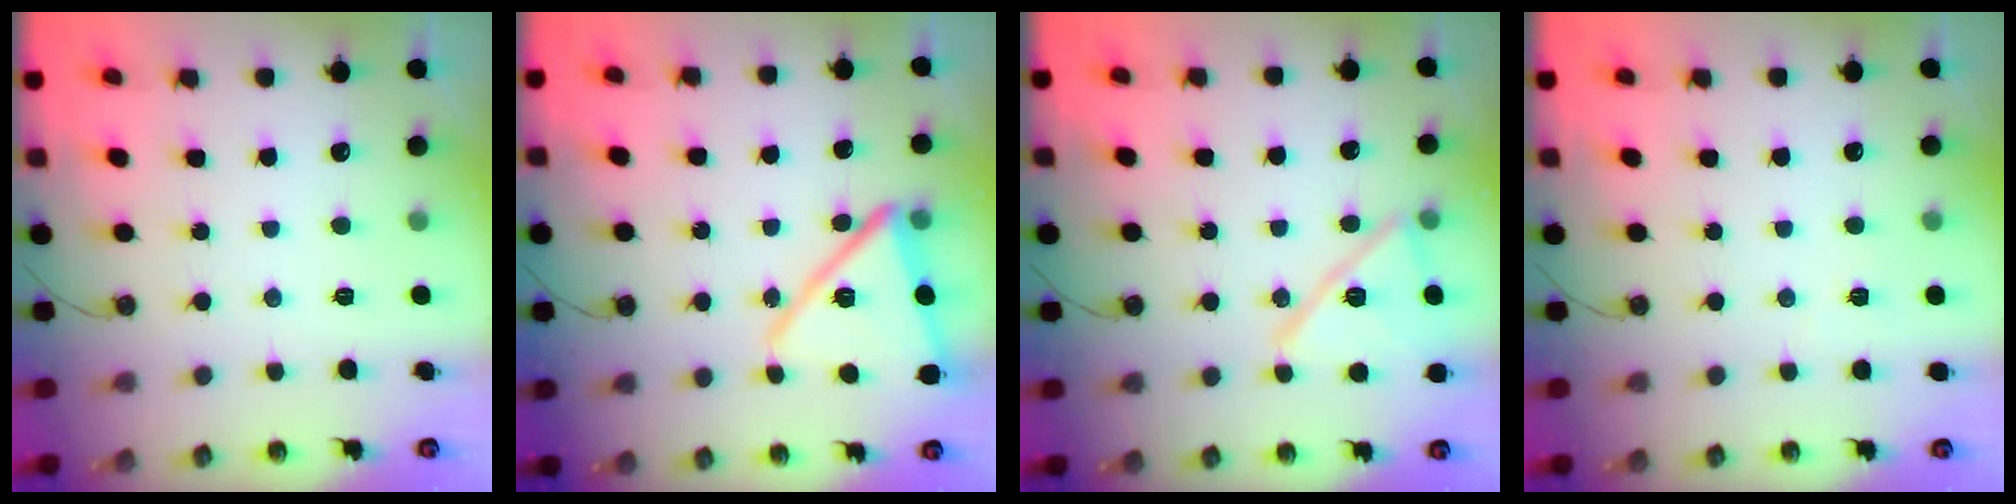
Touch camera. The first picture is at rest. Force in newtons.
{"total": 15.1, "press": 15.1, "slide": 1.3}
{"total": 14.6, "press": 14.6, "slide": 0.4}
{"total": 2.0, "press": 1.7, "slide": 0.9}